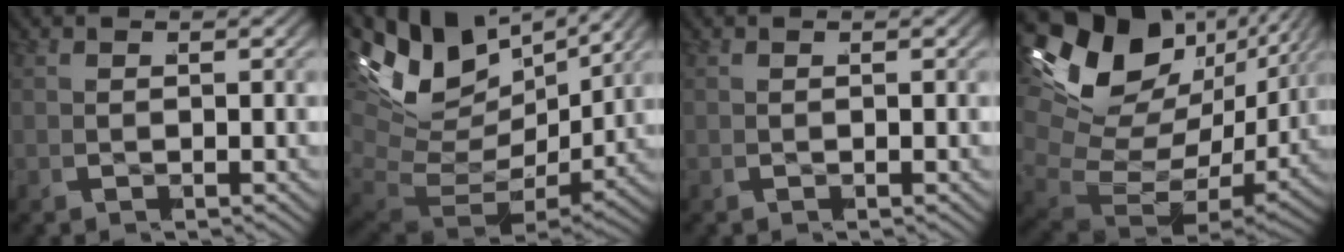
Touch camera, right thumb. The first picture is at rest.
{"total": 10.8, "force": [0.3, 7.5, 7.8], "torque": [-0.182, -0.056, 0.020]}
{"total": 0.0}
{"total": 13.7, "force": [0.3, 9.4, 9.9], "torque": [-0.203, -0.040, 0.013]}